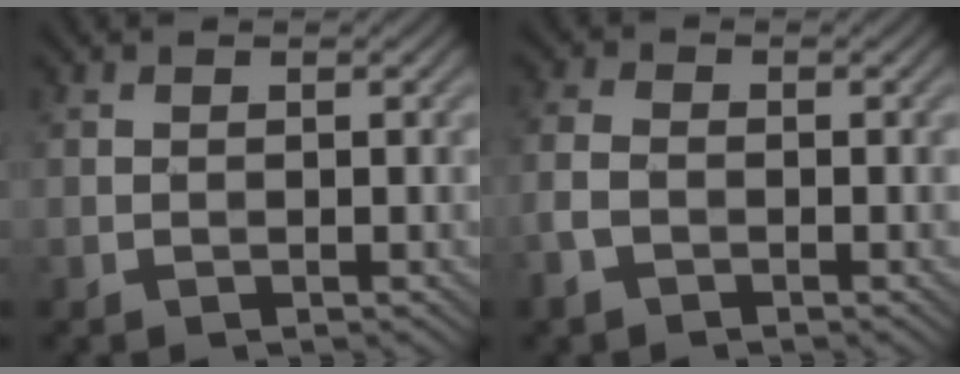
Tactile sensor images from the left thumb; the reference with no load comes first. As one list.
[{"total": 3.3, "force": [-1.7, 2.0, 2.0], "torque": [-0.058, -0.004, -0.045]}]